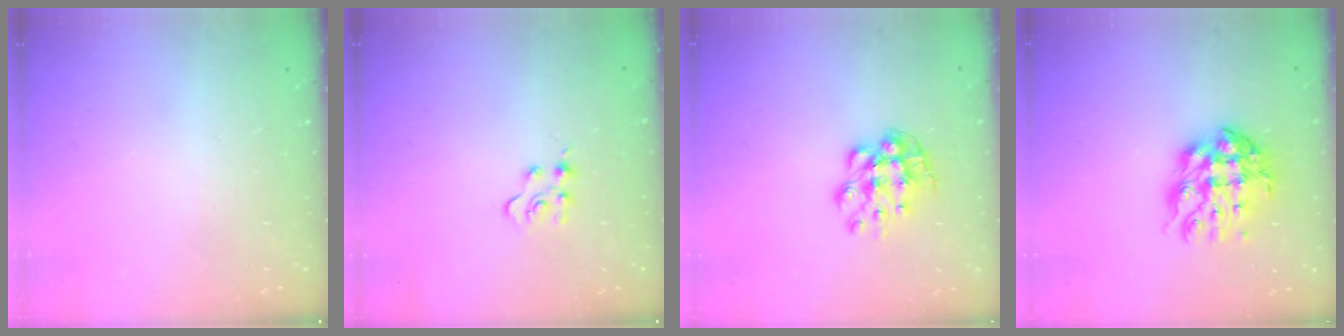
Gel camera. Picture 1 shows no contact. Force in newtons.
{"total": 5.2, "press": 5.2, "slide": 0.5}
{"total": 9.7, "press": 9.7, "slide": 0.4}
{"total": 12.7, "press": 12.6, "slide": 1.2}